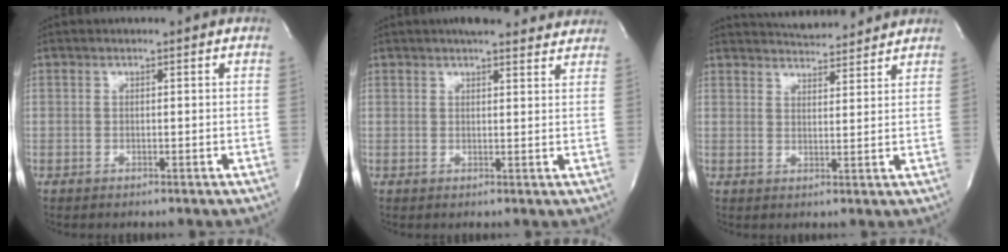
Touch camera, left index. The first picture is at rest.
{"total": 11.6, "force": [10.4, 2.5, 4.5], "torque": [-0.048, 0.013, 0.116]}
{"total": 9.5, "force": [9.1, 1.5, 2.4], "torque": [-0.042, 0.008, 0.126]}